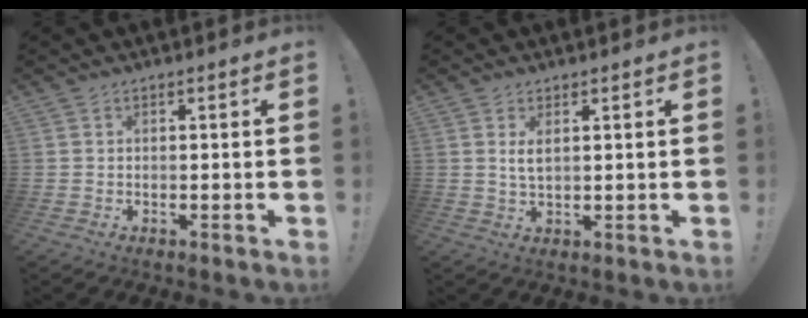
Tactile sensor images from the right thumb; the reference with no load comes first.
{"total": 2.8, "force": [1.0, 0.8, 2.5], "torque": [-0.043, -0.005, 0.015]}